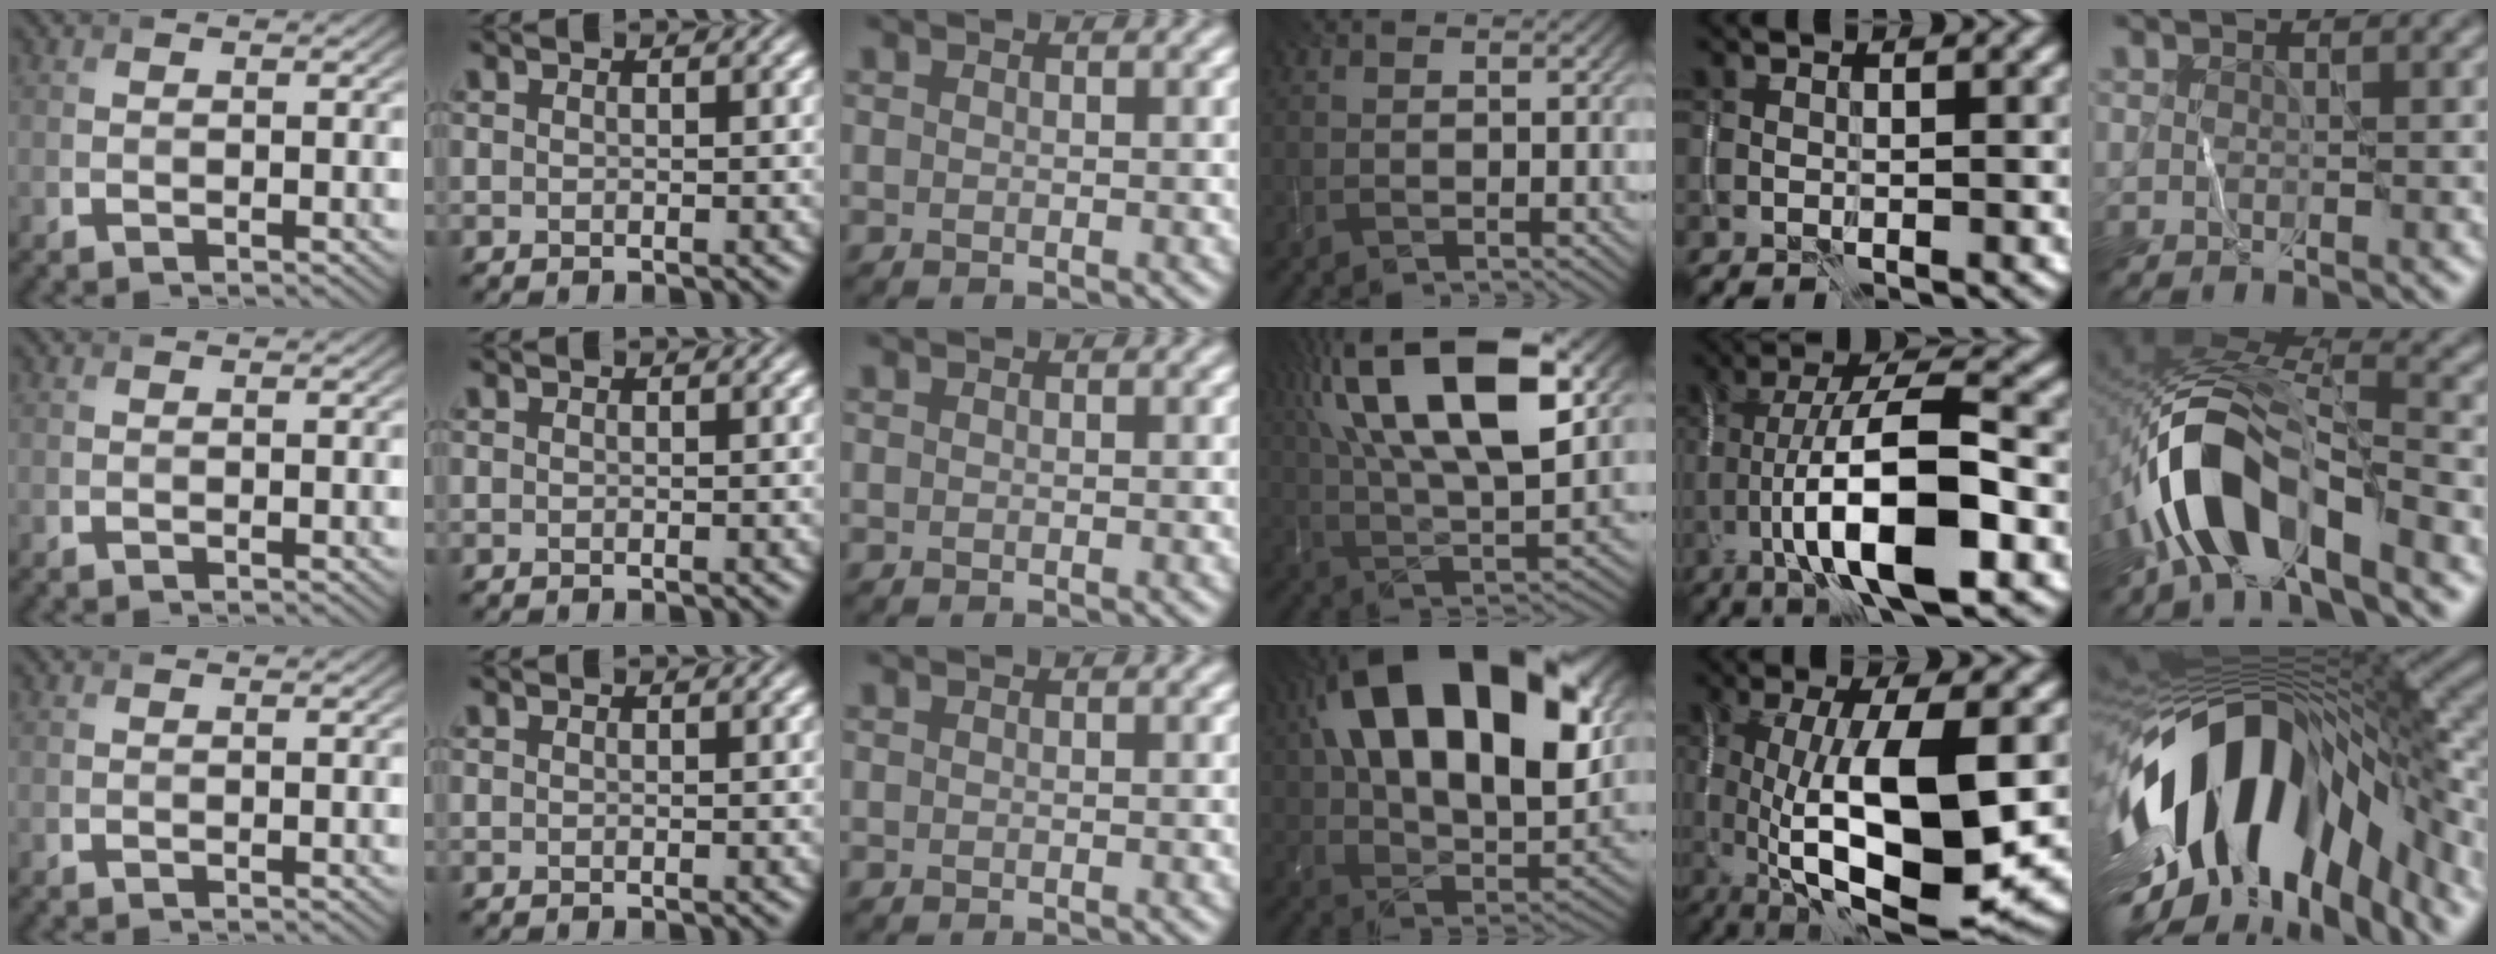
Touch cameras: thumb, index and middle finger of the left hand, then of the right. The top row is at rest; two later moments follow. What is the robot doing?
{"motion": "wipe", "object": "whiteboard"}